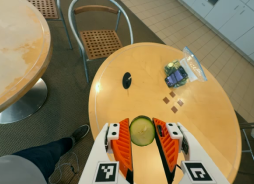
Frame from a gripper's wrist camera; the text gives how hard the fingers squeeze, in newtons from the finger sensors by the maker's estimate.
{"total": 6.0, "left": 5.9, "right": 6.2}